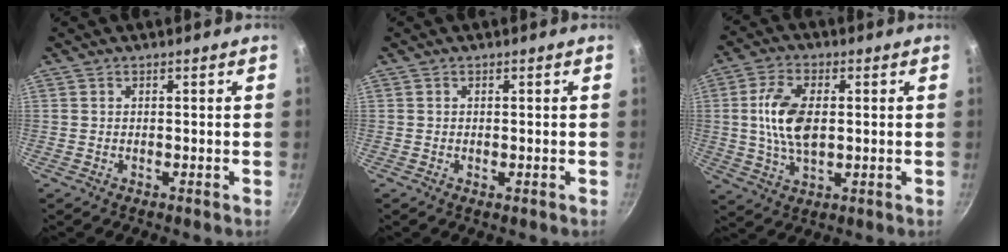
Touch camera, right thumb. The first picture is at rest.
{"total": 0.6, "force": [-0.2, 0.3, 0.5], "torque": [-0.009, -0.002, -0.001]}
{"total": 10.8, "force": [0.9, 5.7, 9.2], "torque": [-0.184, -0.002, 0.021]}